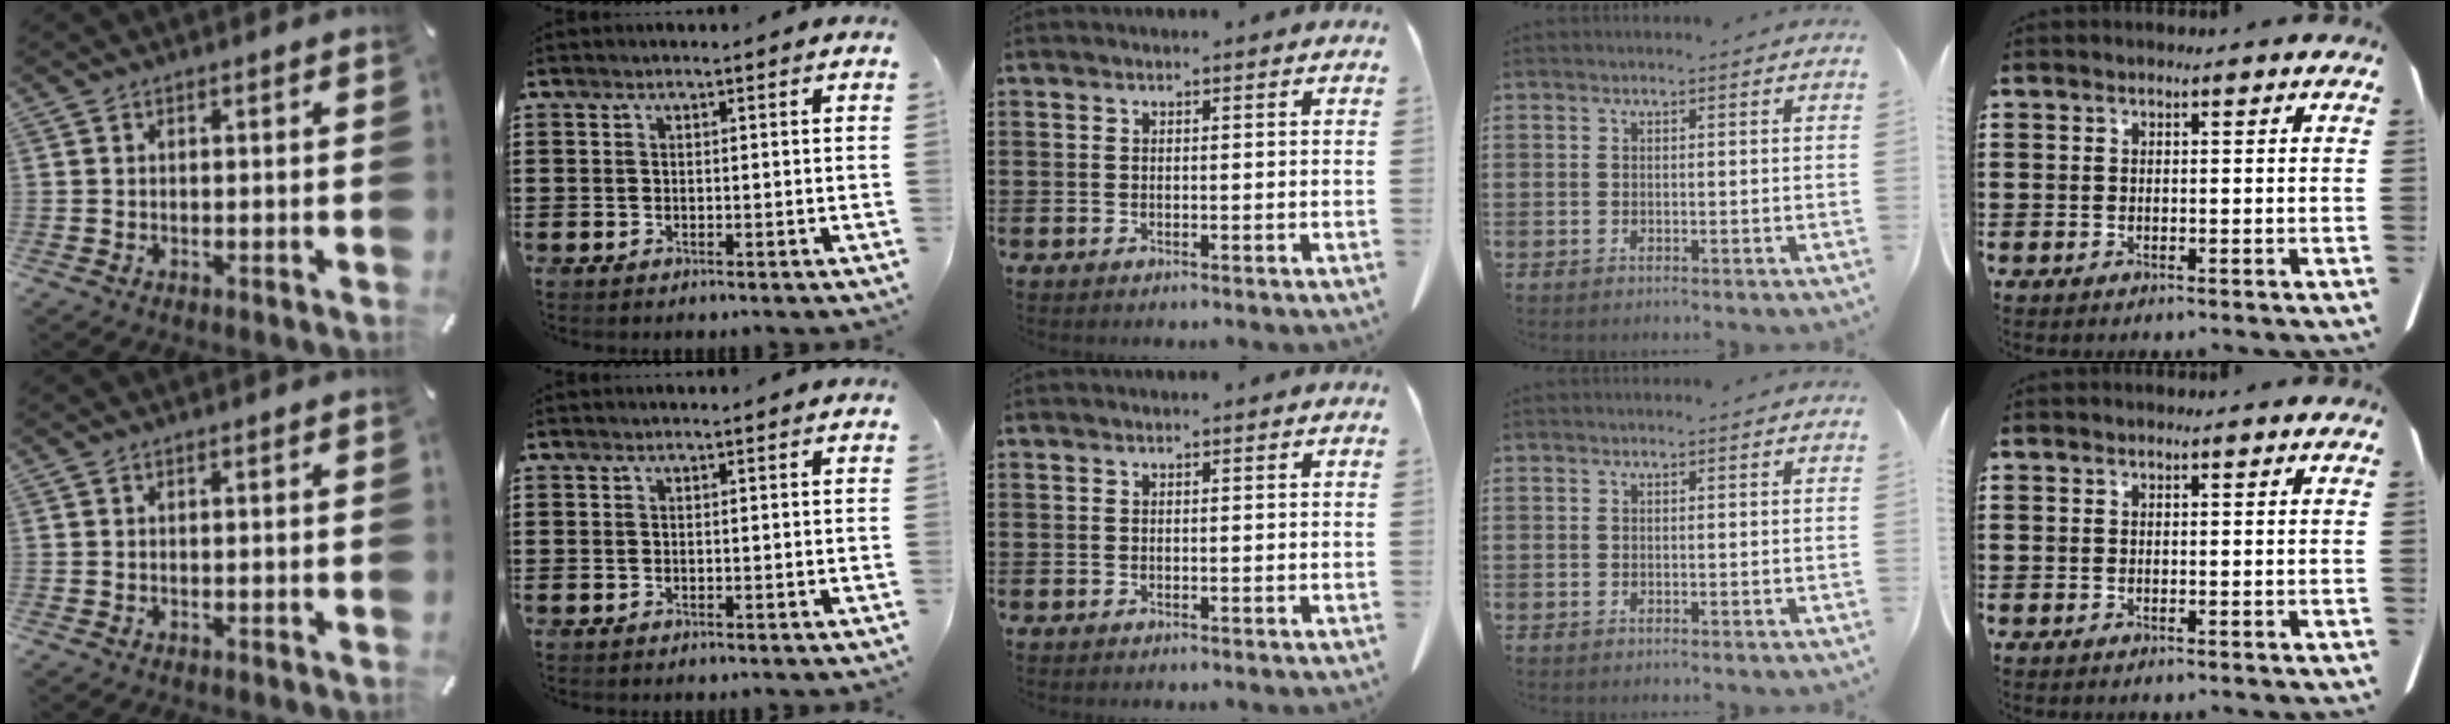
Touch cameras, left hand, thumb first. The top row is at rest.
{}